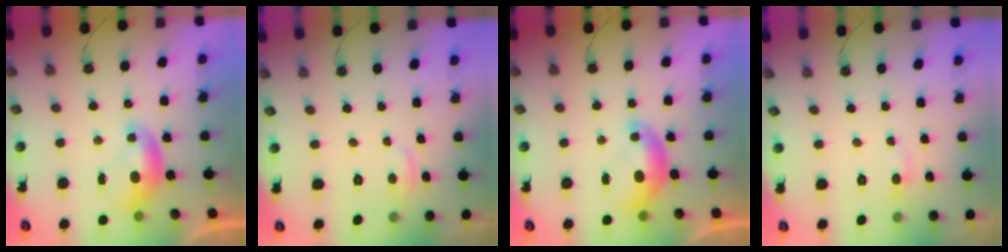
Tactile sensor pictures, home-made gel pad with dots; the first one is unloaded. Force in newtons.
{"total": 2.0, "press": 1.9, "slide": 0.6}
{"total": 1.3, "press": 1.1, "slide": 0.6}
{"total": 1.5, "press": 1.2, "slide": 0.9}